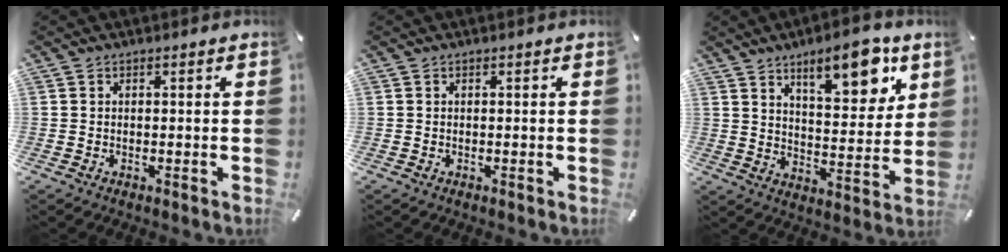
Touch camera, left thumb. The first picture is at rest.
{"total": 0.0}
{"total": 13.2, "force": [8.6, 5.0, 8.7], "torque": [-0.107, -0.053, 0.140]}